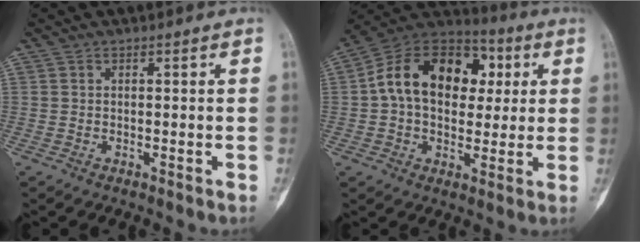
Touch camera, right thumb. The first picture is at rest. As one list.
[{"total": 19.3, "force": [3.1, 13.5, 13.5], "torque": [-0.189, 0.027, 0.043]}]